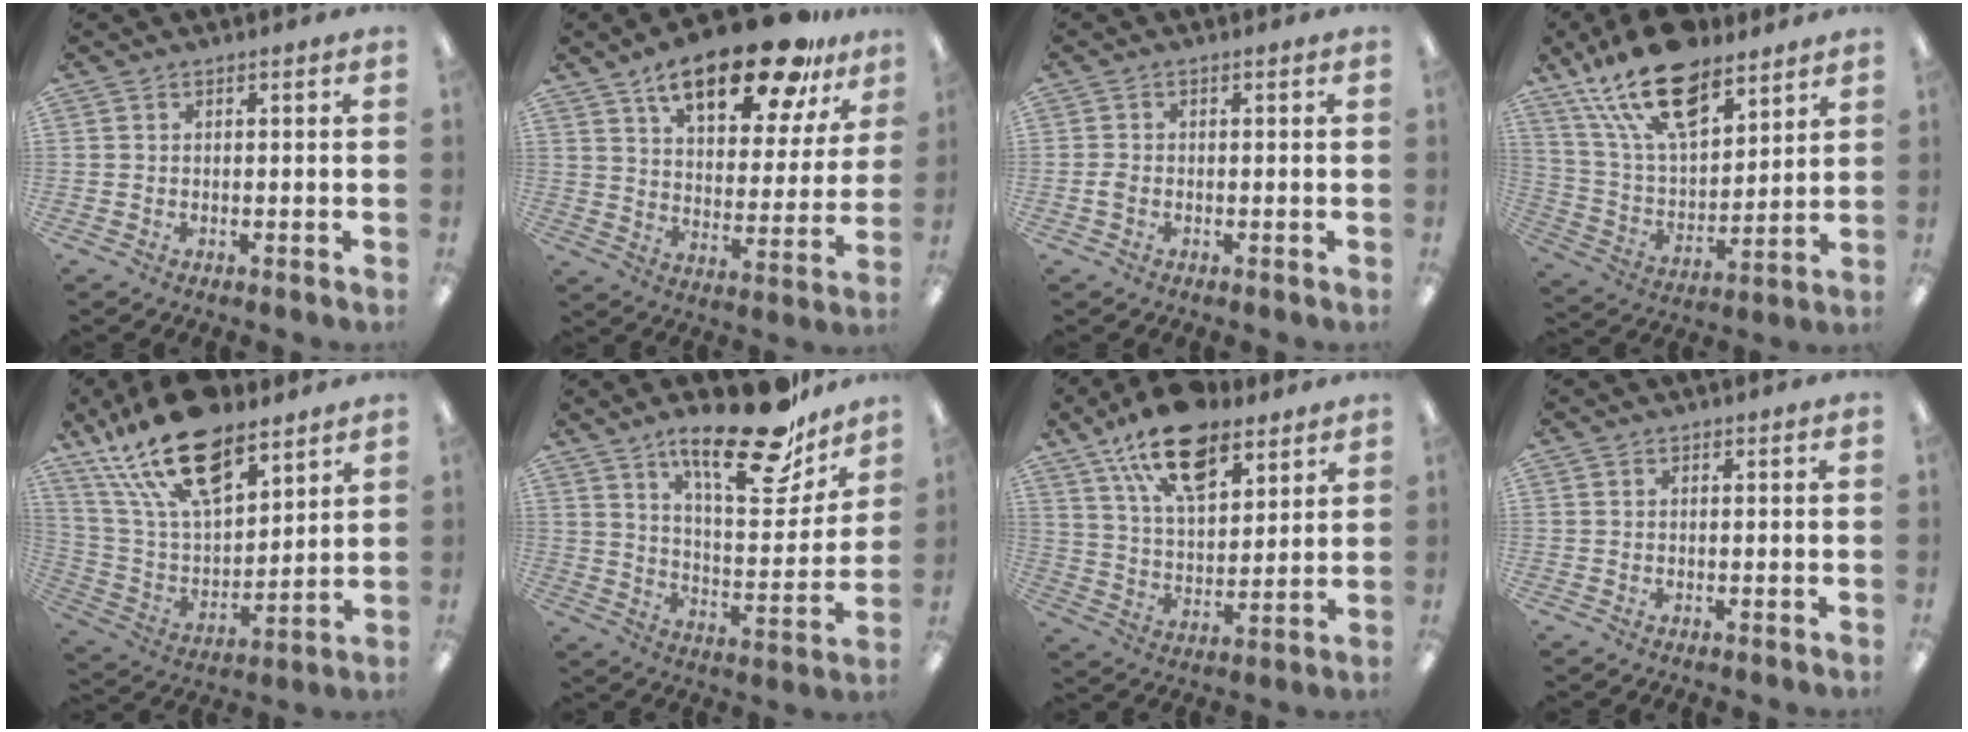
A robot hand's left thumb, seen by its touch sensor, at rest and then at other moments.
{"total": 21.9, "force": [14.6, 8.3, 14.0], "torque": [-0.214, -0.078, 0.241]}
{"total": 1.8, "force": [-0.5, 1.2, 1.2], "torque": [-0.028, 0.000, -0.011]}
{"total": 20.4, "force": [13.5, 9.3, 12.1], "torque": [-0.229, -0.065, 0.239]}
{"total": 21.4, "force": [14.4, 9.5, 12.8], "torque": [-0.252, -0.073, 0.254]}
{"total": 22.3, "force": [16.3, 7.0, 13.5], "torque": [-0.201, -0.110, 0.269]}
{"total": 17.6, "force": [11.8, 8.4, 10.0], "torque": [-0.173, -0.052, 0.209]}
{"total": 0.0}